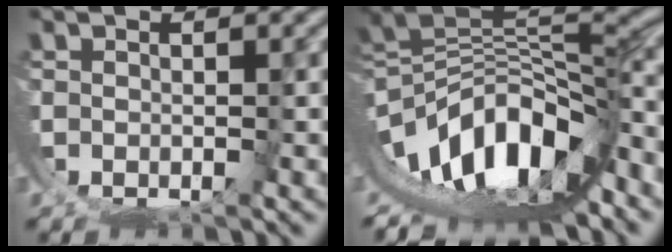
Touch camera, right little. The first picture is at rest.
{"total": 18.0, "force": [-4.0, 11.5, 13.3], "torque": [-0.209, -0.028, -0.051]}